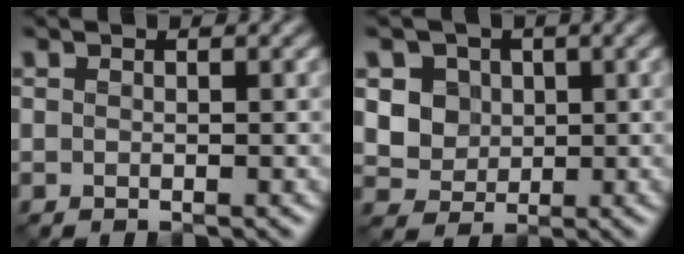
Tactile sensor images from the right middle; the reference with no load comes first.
{"total": 4.3, "force": [1.1, 3.8, 1.7], "torque": [-0.036, -0.004, 0.027]}